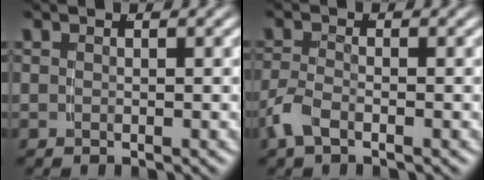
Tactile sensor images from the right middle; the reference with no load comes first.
{"total": 2.2, "force": [-1.6, 0.6, 1.4], "torque": [-0.037, -0.009, -0.025]}